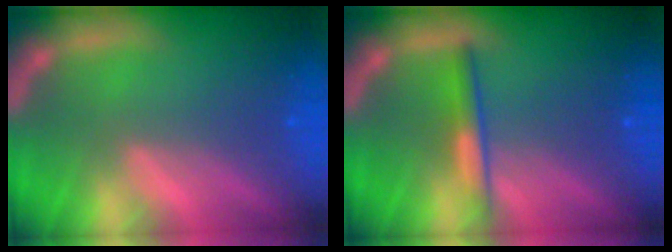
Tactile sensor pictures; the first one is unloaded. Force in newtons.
{"total": 2.4}